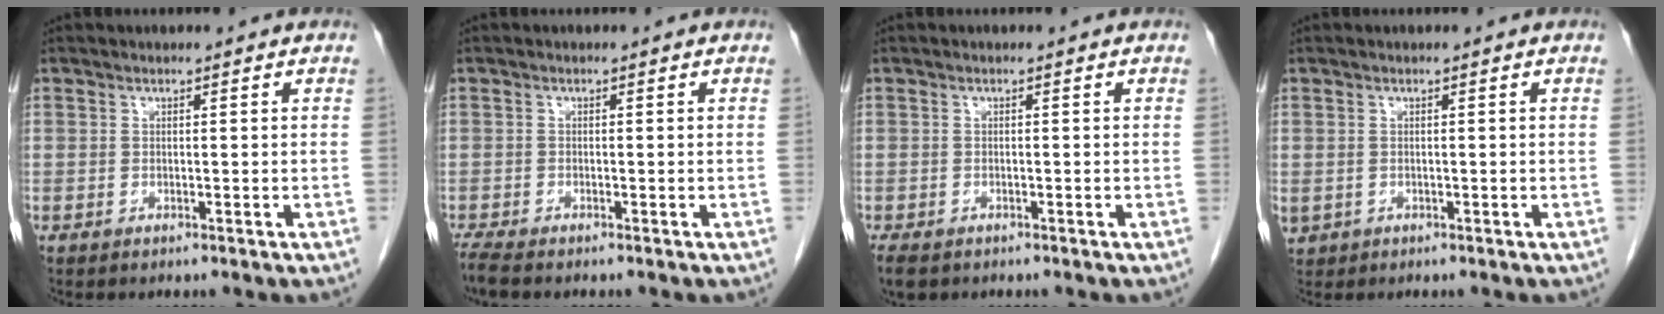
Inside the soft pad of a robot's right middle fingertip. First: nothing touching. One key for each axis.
{"total": 2.0, "fx": -1.8, "fy": 0.0, "fz": 0.8, "tx": -0.025, "ty": -0.009, "tz": -0.038}
{"total": 3.6, "fx": -2.6, "fy": 1.9, "fz": 1.6, "tx": -0.030, "ty": -0.007, "tz": -0.038}
{"total": 1.7, "fx": -0.2, "fy": 1.5, "fz": 0.8, "tx": -0.018, "ty": 0.000, "tz": 0.008}